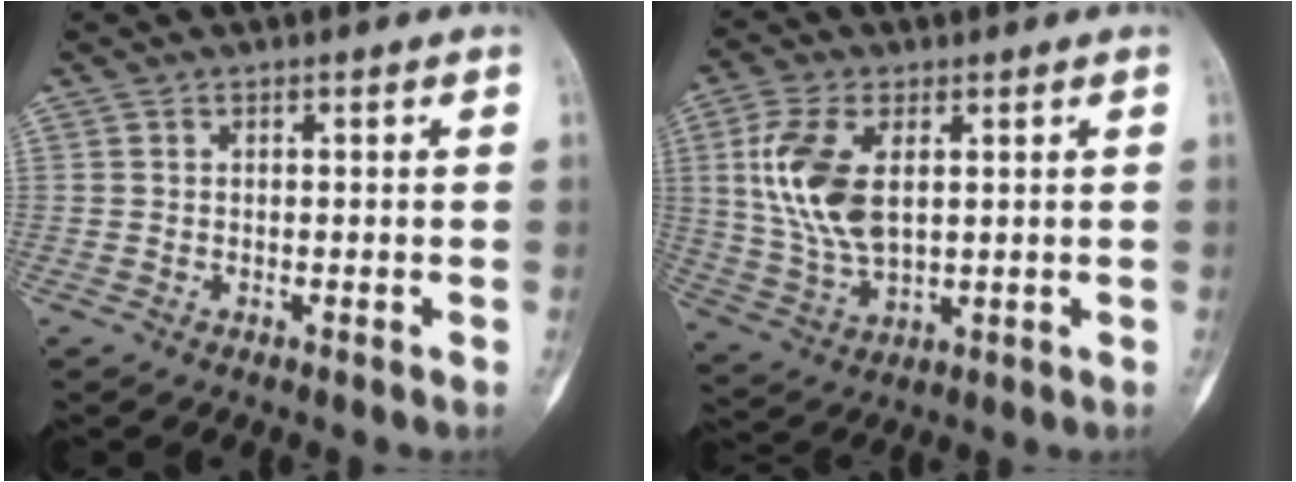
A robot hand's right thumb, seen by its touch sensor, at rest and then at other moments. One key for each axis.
{"total": 12.8, "fx": 2.8, "fy": 6.9, "fz": 10.5, "tx": -0.222, "ty": -0.009, "tz": 0.062}